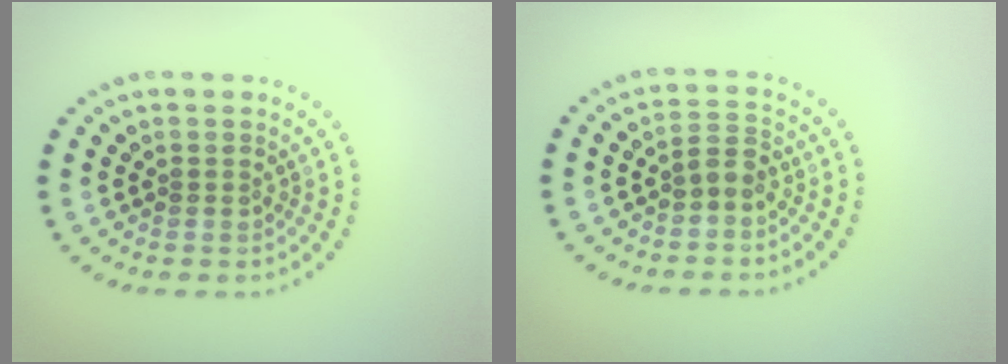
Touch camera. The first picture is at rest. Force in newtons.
{"total": 1.8, "press": 1.5, "slide": 0.9}